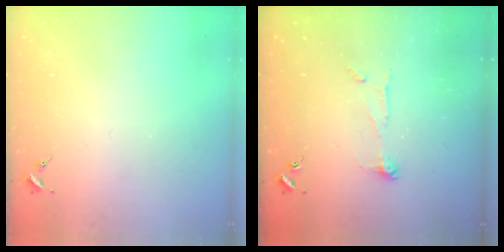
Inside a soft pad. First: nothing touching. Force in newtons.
{"total": 6.1, "press": 6.1, "slide": 0.4}